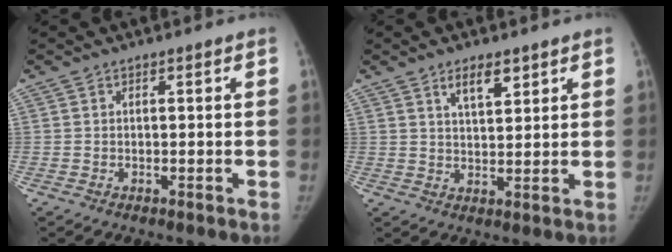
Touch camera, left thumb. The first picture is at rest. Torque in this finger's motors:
{"motor_torque": [-0.03, 0.07, 0.02, 0.05, 0.01]}